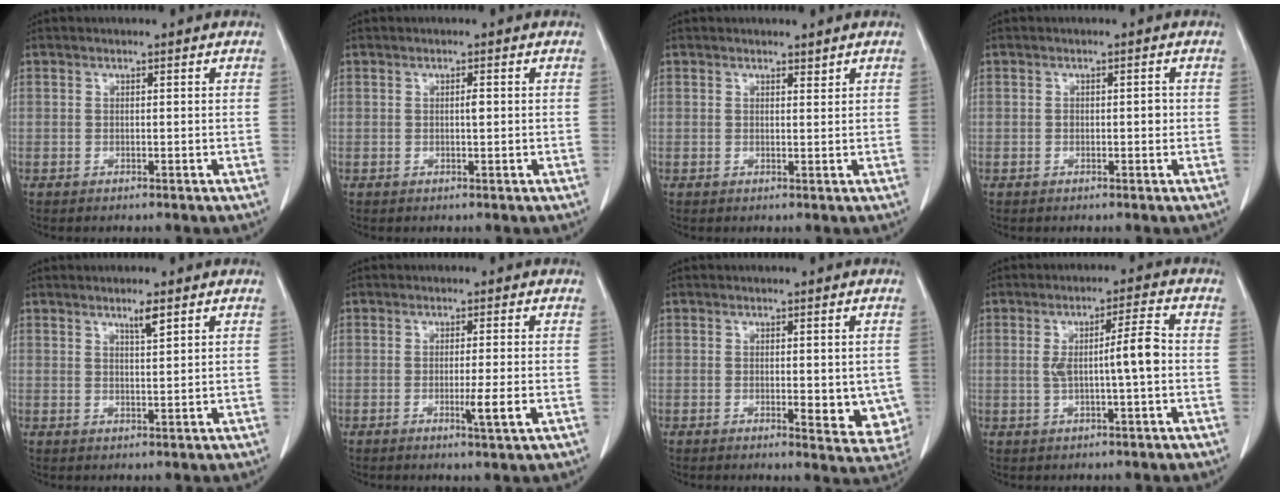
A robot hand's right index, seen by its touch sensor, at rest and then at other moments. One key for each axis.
{"total": 0.9, "fx": 0.1, "fy": 0.1, "fz": 0.9, "tx": -0.014, "ty": 0.000, "tz": 0.001}
{"total": 0.8, "fx": 0.8, "fy": 0.2, "fz": 0.2, "tx": -0.007, "ty": -0.005, "tz": 0.013}
{"total": 1.5, "fx": -0.1, "fy": 0.9, "fz": 1.3, "tx": -0.016, "ty": 0.003, "tz": -0.001}
{"total": 2.3, "fx": 1.6, "fy": 0.1, "fz": 1.7, "tx": -0.034, "ty": -0.002, "tz": 0.029}
{"total": 3.6, "fx": -1.0, "fy": -0.4, "fz": 3.4, "tx": -0.054, "ty": -0.009, "tz": -0.015}
{"total": 7.1, "fx": -1.2, "fy": 2.8, "fz": 6.4, "tx": -0.058, "ty": -0.013, "tz": -0.013}
{"total": 6.1, "fx": -0.3, "fy": 0.3, "fz": 6.1, "tx": -0.104, "ty": 0.012, "tz": -0.002}